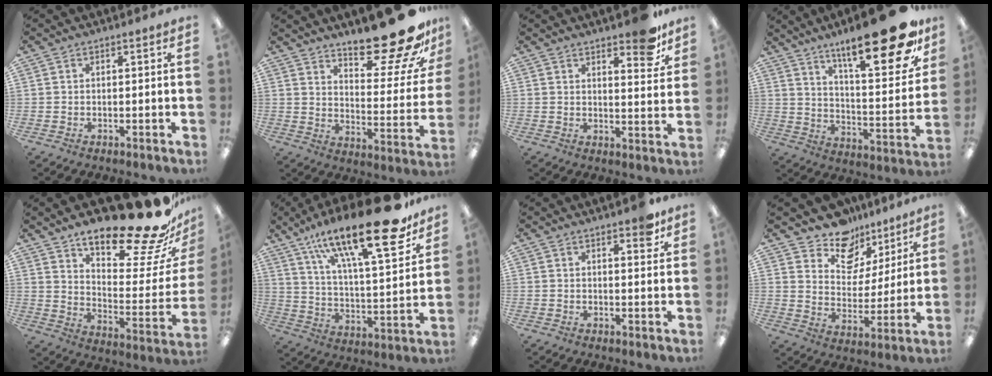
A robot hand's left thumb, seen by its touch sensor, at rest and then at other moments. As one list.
[{"total": 21.9, "force": [16.9, 5.8, 12.5], "torque": [-0.158, -0.125, 0.271]}, {"total": 9.0, "force": [6.9, 3.1, 4.9], "torque": [-0.048, -0.043, 0.115]}, {"total": 24.7, "force": [16.5, 6.5, 17.2], "torque": [-0.248, -0.113, 0.264]}, {"total": 23.8, "force": [19.4, 5.3, 12.8], "torque": [-0.163, -0.149, 0.306]}, {"total": 26.5, "force": [17.4, 7.4, 18.5], "torque": [-0.289, -0.109, 0.282]}, {"total": 3.9, "force": [2.8, 1.5, 2.3], "torque": [-0.020, -0.014, 0.044]}, {"total": 12.7, "force": [10.2, 7.1, 2.5], "torque": [-0.046, -0.079, 0.191]}]